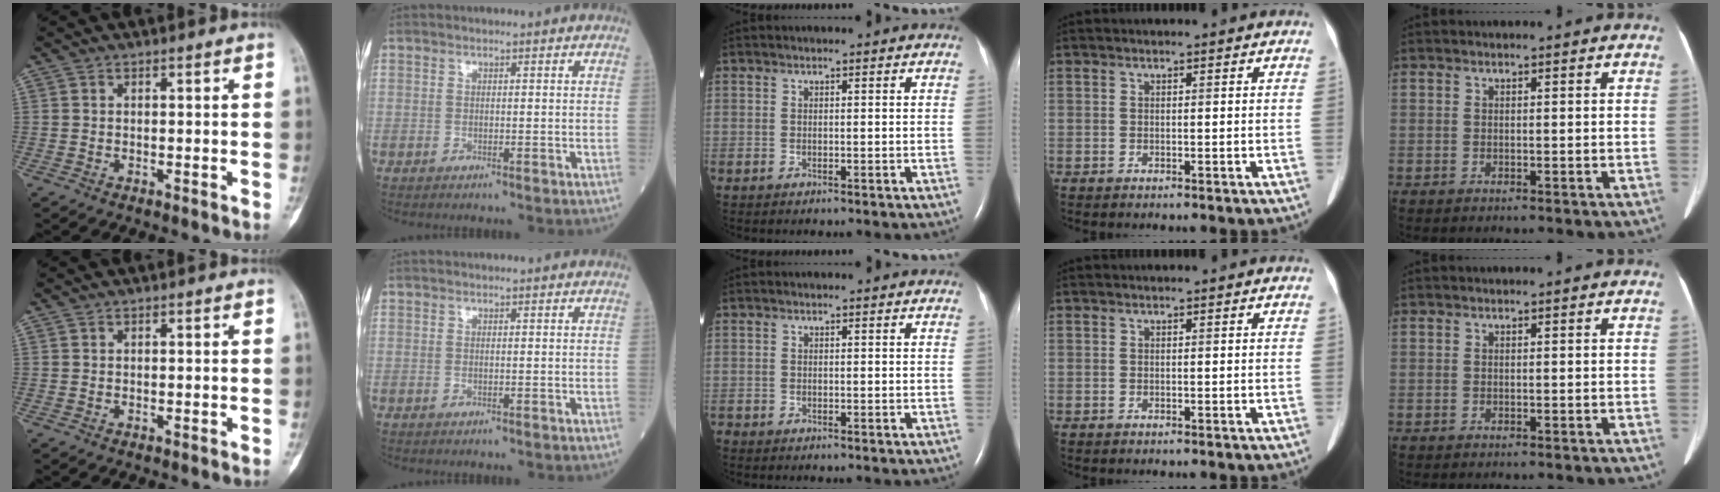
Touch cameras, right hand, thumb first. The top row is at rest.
{}